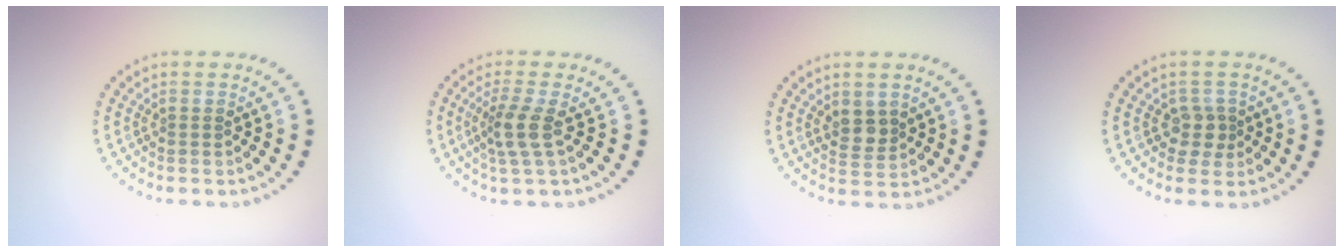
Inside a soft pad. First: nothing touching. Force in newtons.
{"total": 2.8, "press": 2.1, "slide": 1.8}
{"total": 1.9, "press": 1.8, "slide": 0.7}
{"total": 2.0, "press": 1.7, "slide": 1.1}